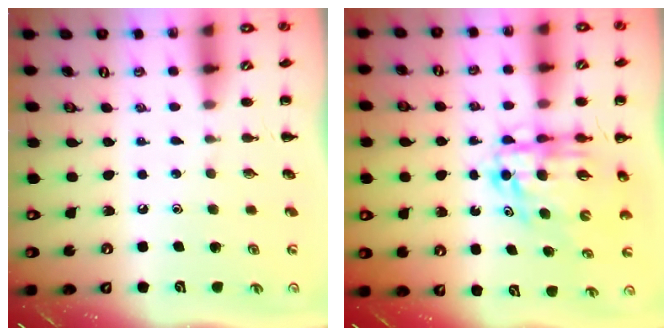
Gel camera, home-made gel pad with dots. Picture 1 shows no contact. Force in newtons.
{"total": 9.9, "press": 9.4, "slide": 3.3}